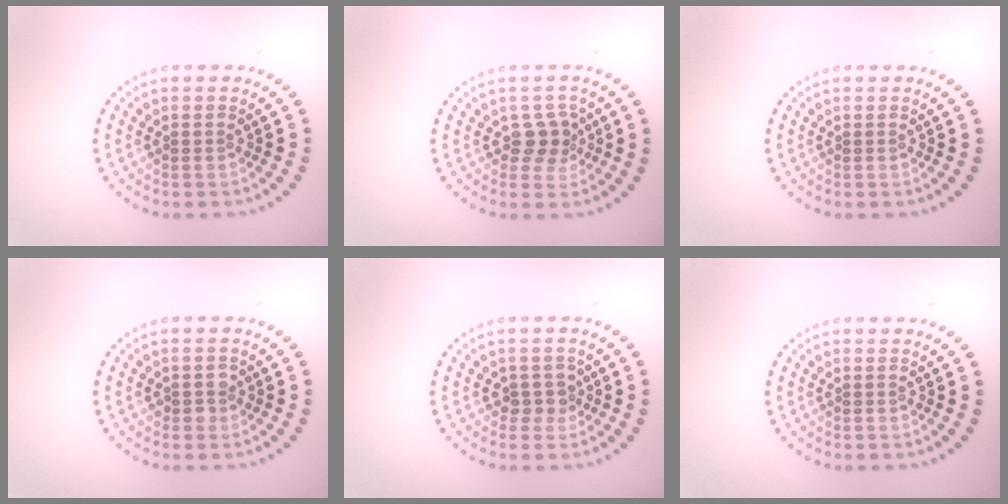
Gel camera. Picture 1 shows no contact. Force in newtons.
{"total": 2.2, "press": 2.0, "slide": 1.0}
{"total": 0.0}
{"total": 1.4, "press": 1.2, "slide": 0.7}
{"total": 1.7, "press": 1.4, "slide": 1.0}
{"total": 0.0}